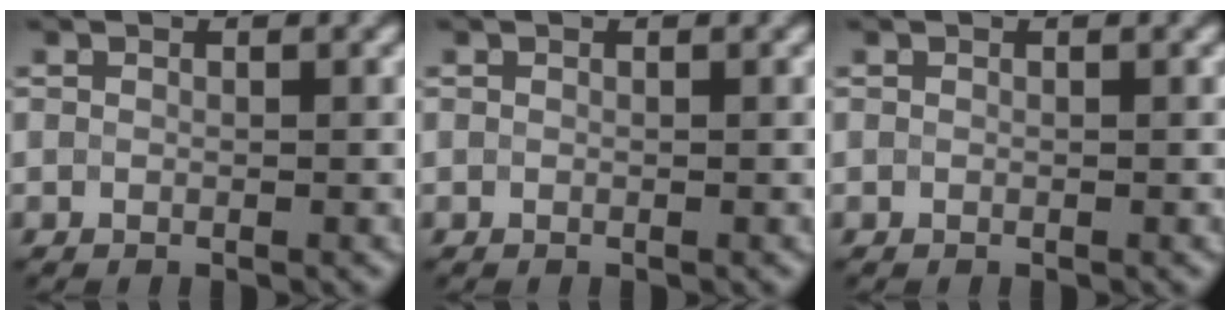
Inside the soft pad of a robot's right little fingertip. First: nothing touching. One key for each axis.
{"total": 0.0}
{"total": 0.0}